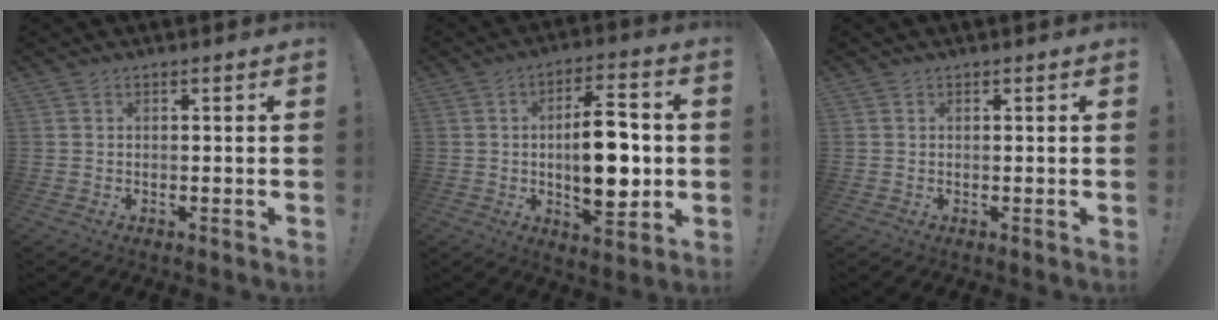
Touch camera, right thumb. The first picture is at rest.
{"total": 15.6, "force": [-0.1, 6.9, 13.9], "torque": [-0.222, 0.001, -0.011]}
{"total": 0.0}